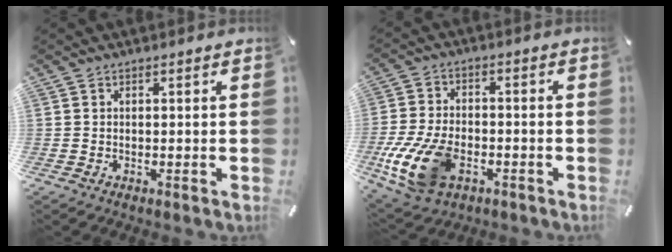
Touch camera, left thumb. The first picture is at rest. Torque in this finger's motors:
{"motor_torque": [0.18, 2.43, 0.37, 0.28, 0.48]}